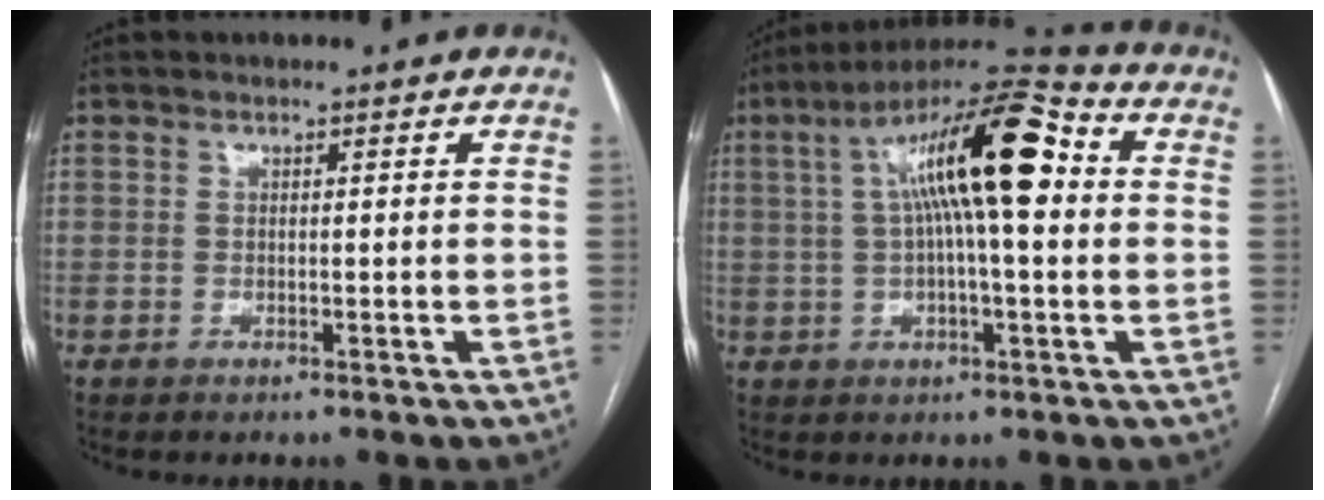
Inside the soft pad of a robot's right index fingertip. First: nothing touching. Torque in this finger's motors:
{"motor_torque": [1.75, -0.30, 0.51, 0.21]}